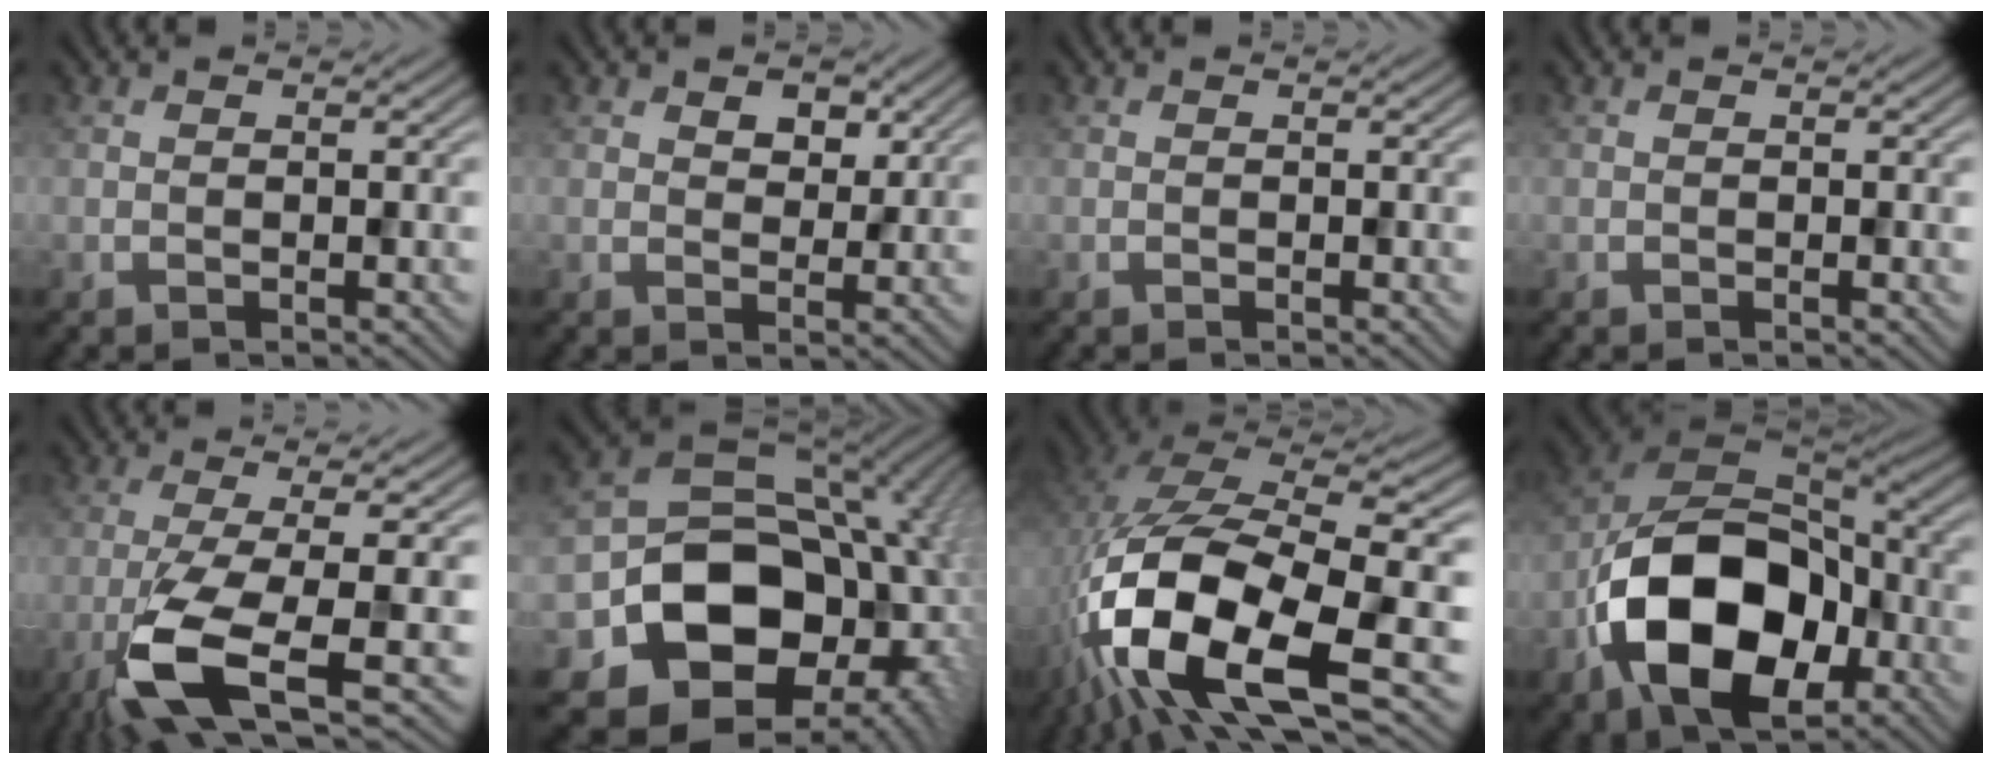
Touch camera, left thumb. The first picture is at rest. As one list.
[{"total": 3.1, "force": [1.8, 1.9, 1.7], "torque": [-0.029, -0.004, 0.029]}, {"total": 0.0}, {"total": 0.0}, {"total": 10.3, "force": [-4.1, 2.2, 9.2], "torque": [-0.165, -0.009, -0.084]}, {"total": 19.5, "force": [-6.2, 14.8, 11.1], "torque": [-0.210, -0.055, -0.071]}, {"total": 17.8, "force": [-4.7, 7.6, 15.4], "torque": [-0.331, -0.019, -0.073]}, {"total": 17.3, "force": [-6.2, 10.8, 12.1], "torque": [-0.228, -0.031, -0.117]}]